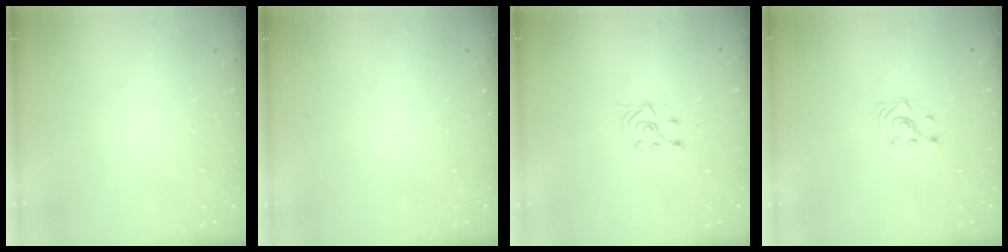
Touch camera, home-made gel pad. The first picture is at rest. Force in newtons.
{"total": 0.0}
{"total": 3.7, "press": 3.6, "slide": 1.0}
{"total": 2.9, "press": 2.9, "slide": 0.2}